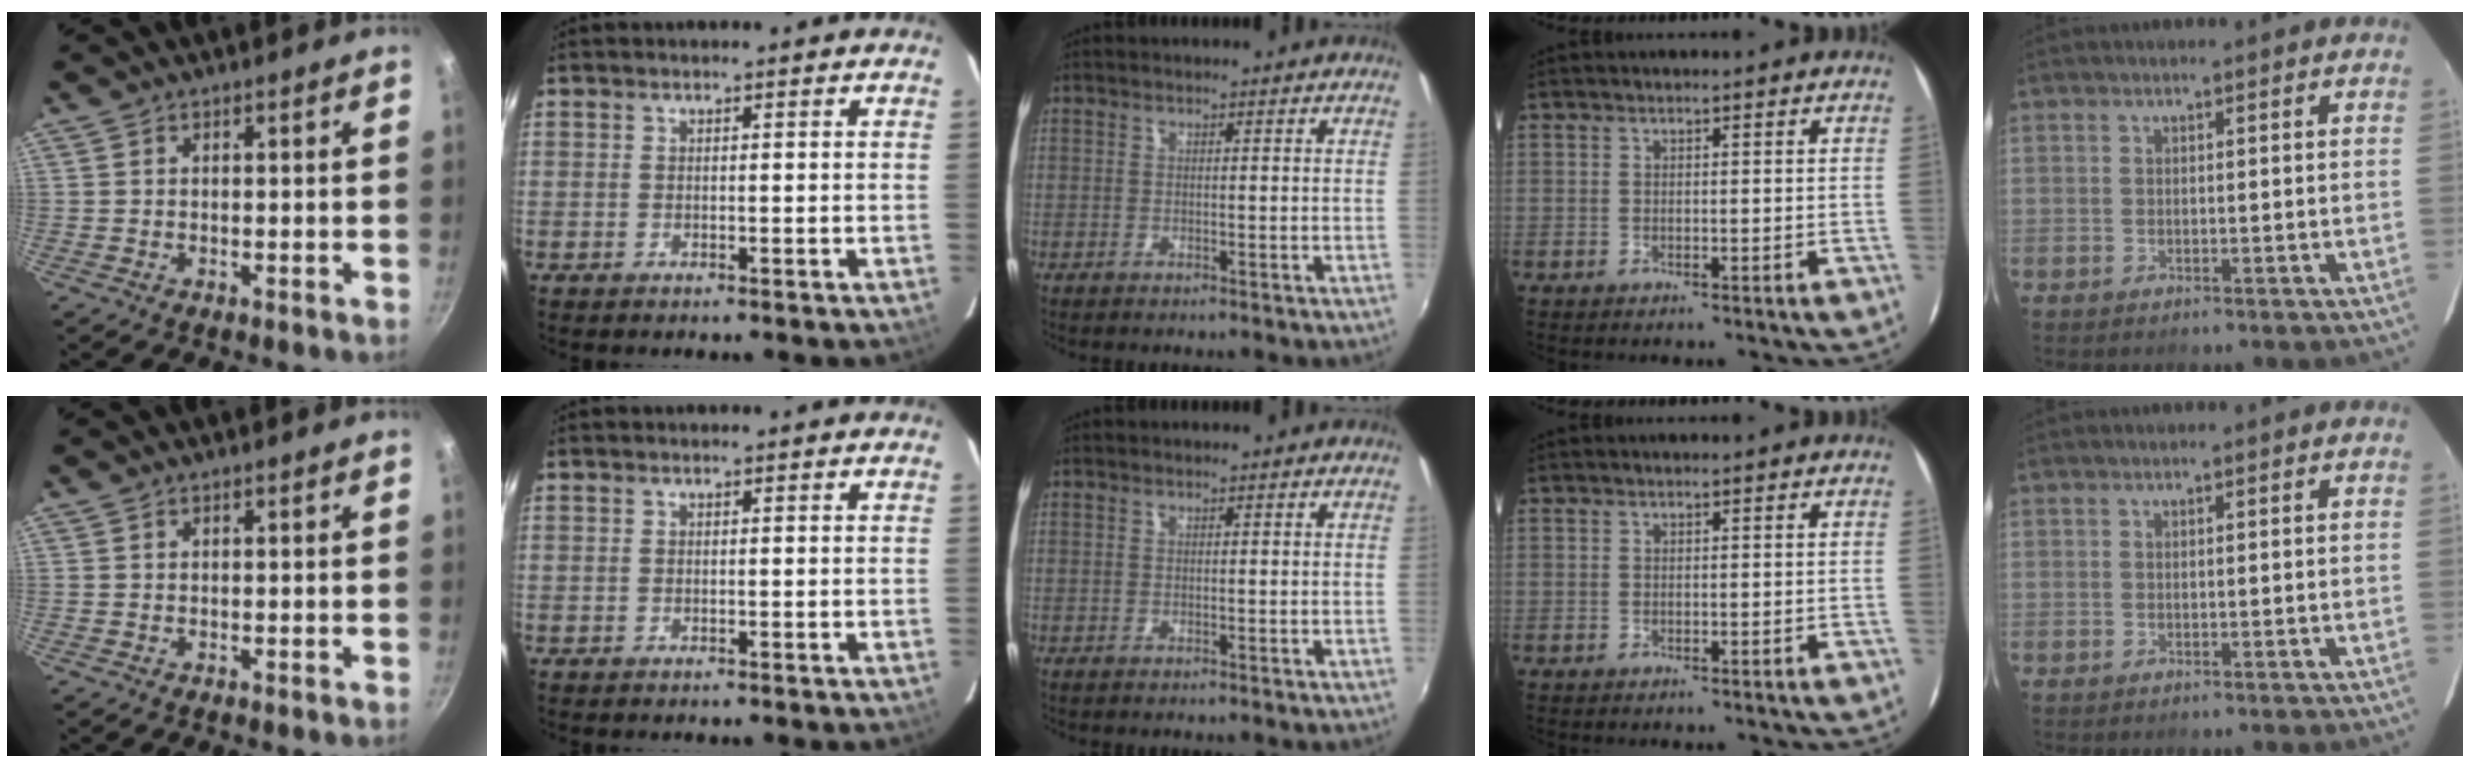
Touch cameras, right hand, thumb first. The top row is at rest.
{}